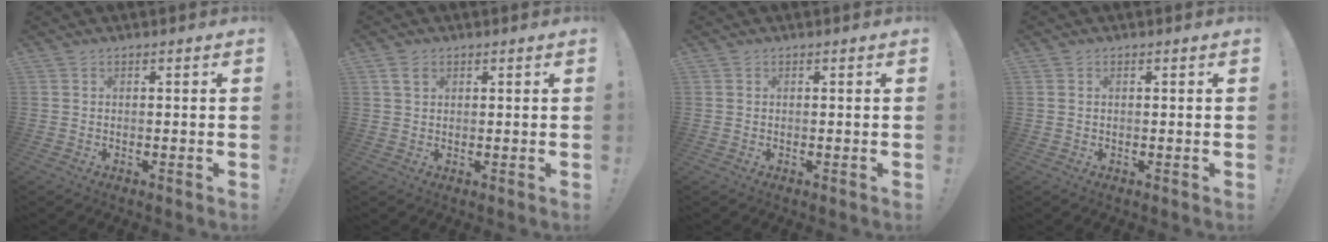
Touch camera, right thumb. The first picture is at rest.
{"total": 2.9, "force": [1.5, 1.8, 1.8], "torque": [-0.025, -0.001, 0.027]}
{"total": 0.0}
{"total": 0.8, "force": [0.4, 0.4, 0.4], "torque": [-0.016, 0.004, 0.010]}